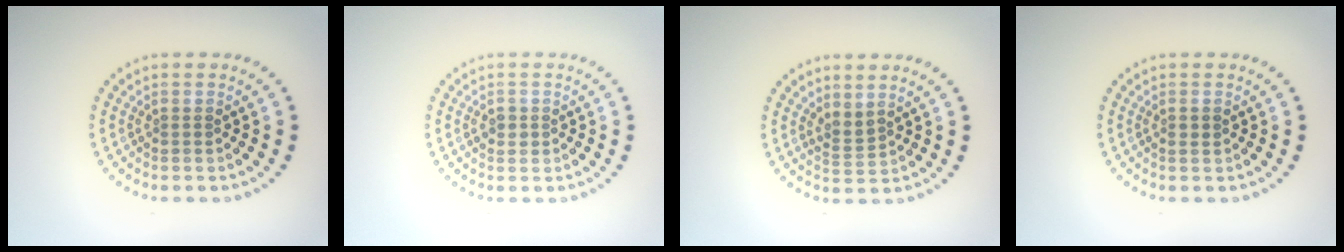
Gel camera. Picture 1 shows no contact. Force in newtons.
{"total": 1.2, "press": 1.1, "slide": 0.4}
{"total": 1.7, "press": 1.3, "slide": 1.2}
{"total": 0.8, "press": 0.8, "slide": 0.4}